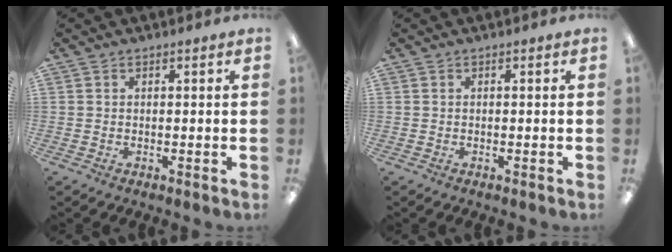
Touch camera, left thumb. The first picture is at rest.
{"total": 0.0}